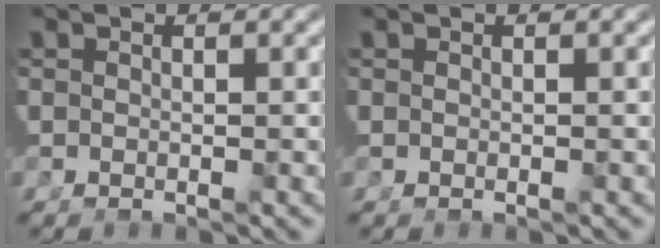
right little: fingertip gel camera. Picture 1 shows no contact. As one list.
[{"total": 0.0}]